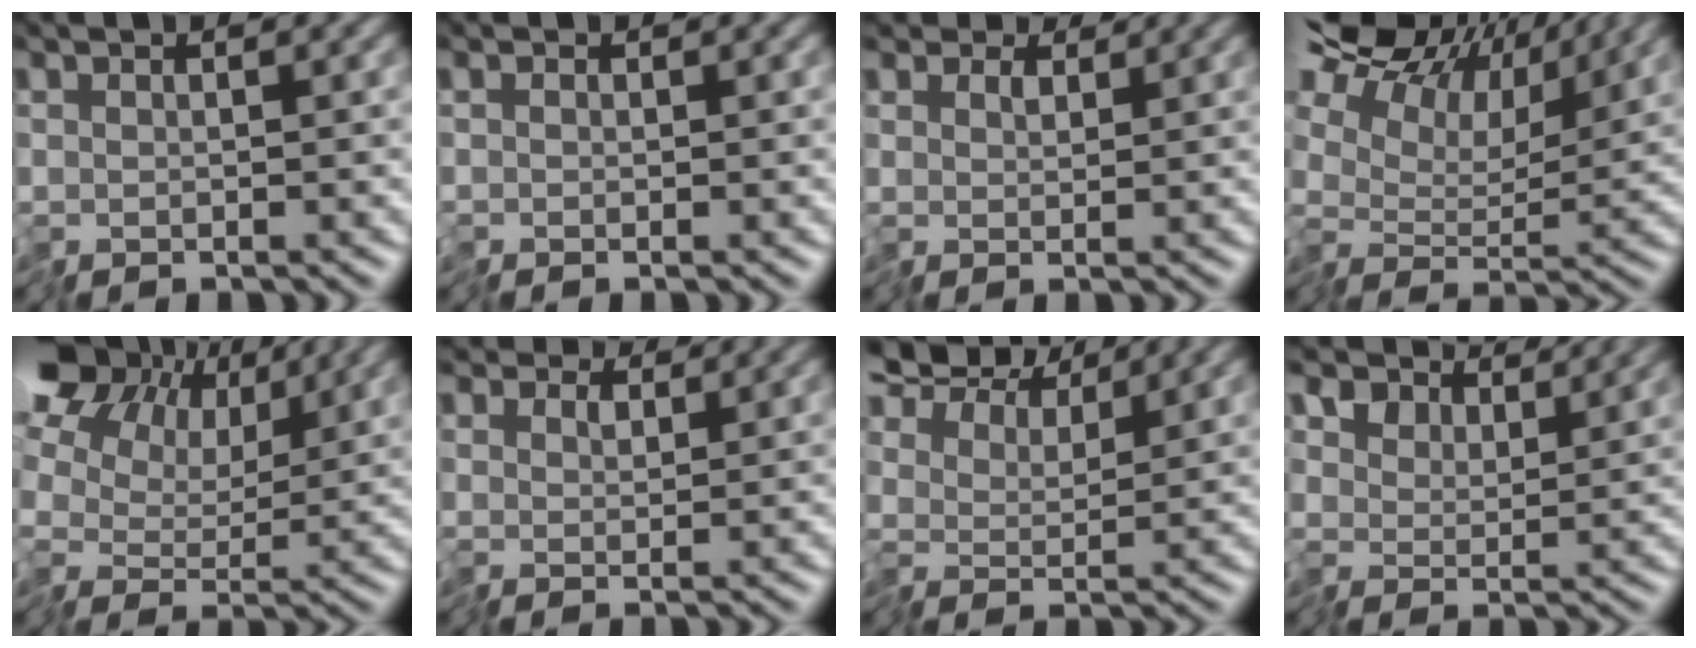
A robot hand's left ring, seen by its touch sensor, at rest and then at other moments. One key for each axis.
{"total": 0.0}
{"total": 2.3, "fx": 1.8, "fy": 1.3, "fz": 0.6, "tx": -0.020, "ty": 0.003, "tz": 0.023}
{"total": 13.5, "fx": 7.0, "fy": 7.8, "fz": 8.6, "tx": -0.205, "ty": 0.049, "tz": 0.116}
{"total": 12.3, "fx": 5.3, "fy": 8.1, "fz": 7.6, "tx": -0.160, "ty": 0.034, "tz": 0.088}
{"total": 2.5, "fx": 2.1, "fy": 1.3, "fz": 0.6, "tx": -0.021, "ty": 0.004, "tz": 0.028}
{"total": 7.4, "fx": 6.0, "fy": 3.0, "fz": 3.1, "tx": -0.073, "ty": 0.018, "tz": 0.092}
{"total": 3.9, "fx": 3.6, "fy": 1.4, "fz": 0.7, "tx": -0.024, "ty": 0.002, "tz": 0.054}